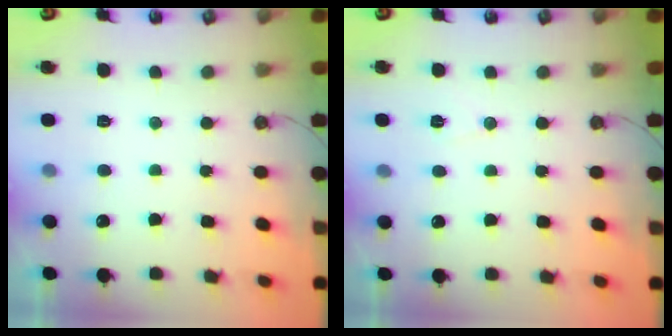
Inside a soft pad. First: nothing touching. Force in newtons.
{"total": 5.2, "press": 4.5, "slide": 2.7}